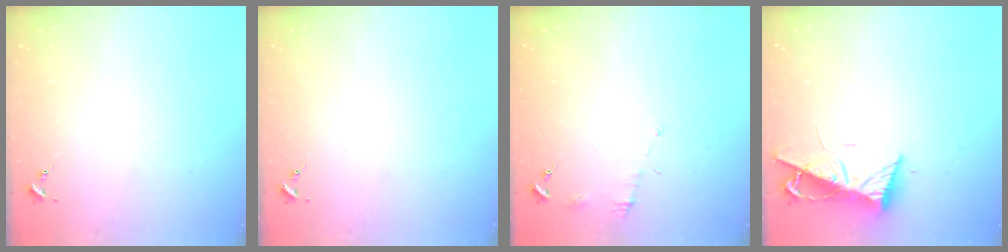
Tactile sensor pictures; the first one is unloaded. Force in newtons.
{"total": 0.0}
{"total": 5.2, "press": 5.2, "slide": 0.5}
{"total": 8.2, "press": 8.2, "slide": 0.6}